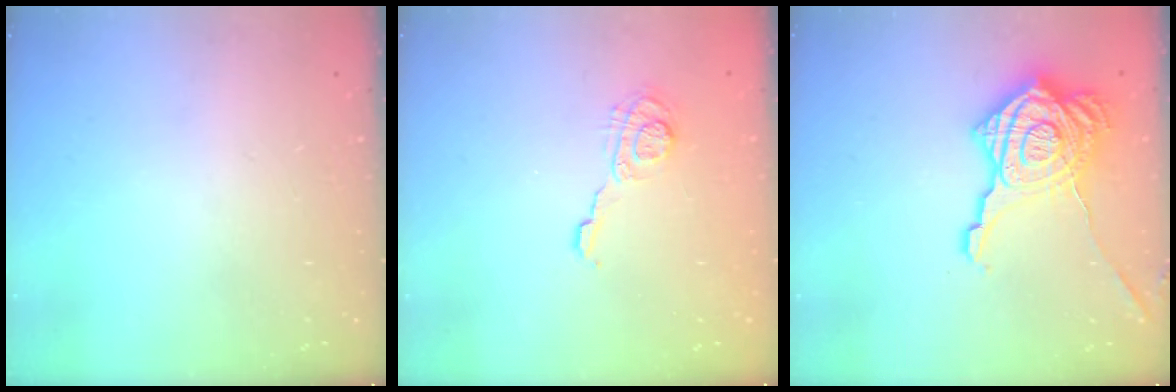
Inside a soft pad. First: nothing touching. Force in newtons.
{"total": 9.5, "press": 9.5, "slide": 0.5}
{"total": 26.8, "press": 26.7, "slide": 2.1}